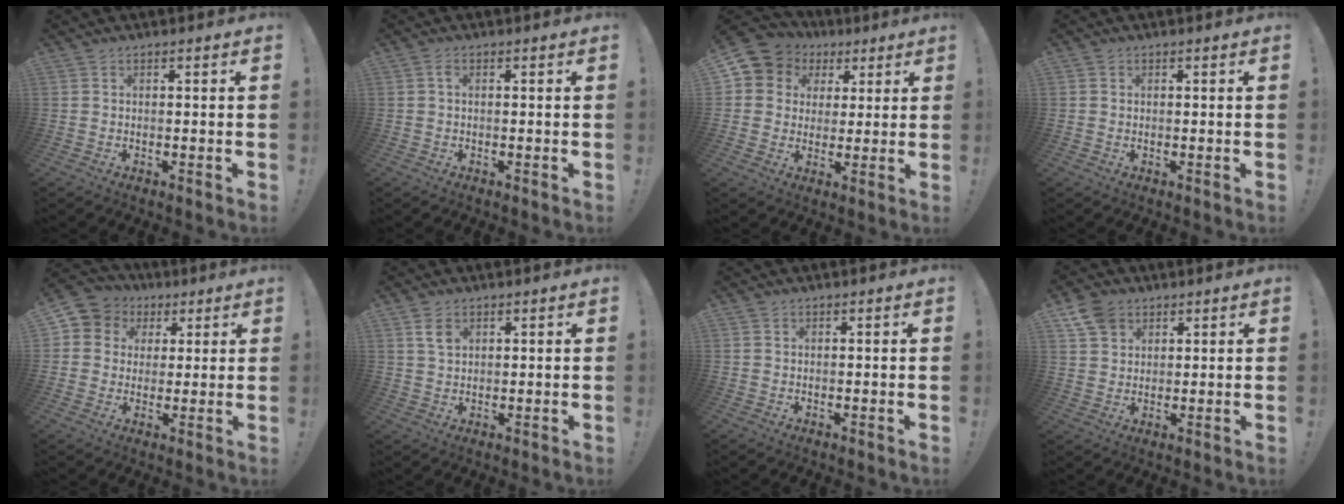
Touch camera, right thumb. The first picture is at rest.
{"total": 0.6, "force": [-0.2, 0.3, 0.4], "torque": [-0.014, 0.006, -0.004]}
{"total": 8.1, "force": [2.7, 7.4, 2.0], "torque": [-0.033, -0.013, 0.057]}
{"total": 0.5, "force": [0.0, 0.5, -0.1], "torque": [-0.002, 0.004, 0.001]}
{"total": 7.3, "force": [2.0, 6.8, 1.7], "torque": [-0.024, -0.008, 0.042]}
{"total": 3.9, "force": [2.0, 2.5, 2.2], "torque": [-0.029, -0.007, 0.036]}
{"total": 0.6, "force": [0.1, 0.3, -0.5], "torque": [0.013, 0.000, 0.002]}
{"total": 7.2, "force": [4.4, 5.1, 2.5], "torque": [-0.044, -0.019, 0.086]}